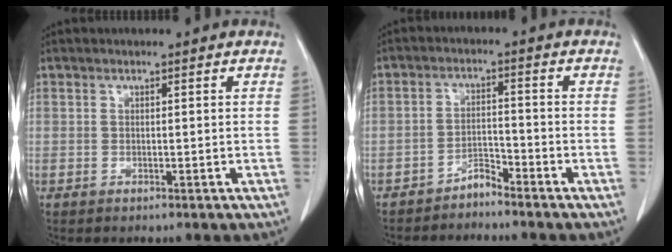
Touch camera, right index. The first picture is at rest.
{"total": 2.7, "force": [-2.6, 0.5, 0.4], "torque": [-0.002, -0.003, -0.046]}